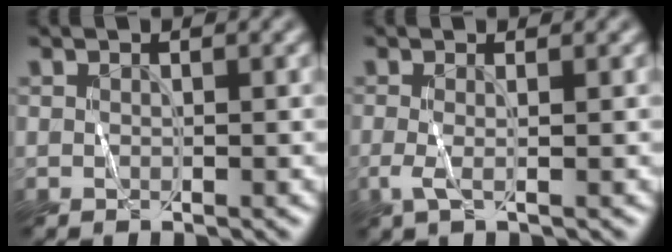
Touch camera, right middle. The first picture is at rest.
{"total": 1.2, "force": [-0.6, 0.0, 1.1], "torque": [-0.029, 0.002, -0.014]}